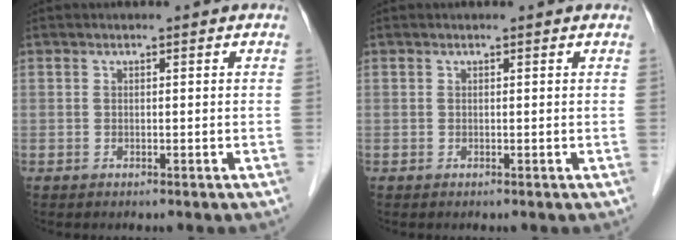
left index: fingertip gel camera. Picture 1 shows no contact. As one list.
[{"total": 0.5, "force": [0.5, 0.1, 0.1], "torque": [-0.005, 0.002, 0.003]}]